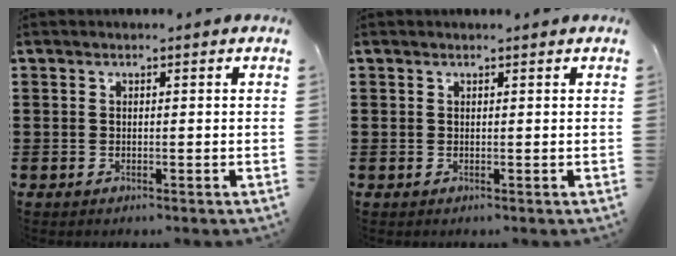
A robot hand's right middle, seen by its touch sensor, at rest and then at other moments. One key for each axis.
{"total": 0.0}